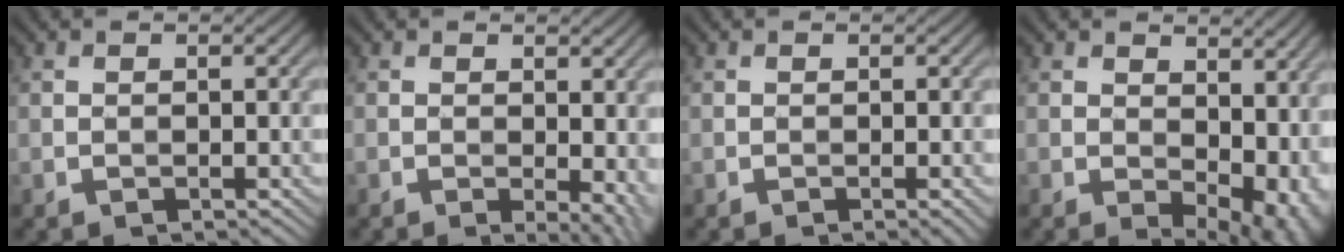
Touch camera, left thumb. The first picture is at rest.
{"total": 4.6, "force": [-0.2, 1.7, 4.3], "torque": [-0.057, -0.003, 0.001]}
{"total": 1.0, "force": [-0.4, 0.1, 1.0], "torque": [-0.016, 0.000, -0.008]}
{"total": 12.3, "force": [0.8, 7.4, 9.7], "torque": [-0.109, -0.020, 0.047]}